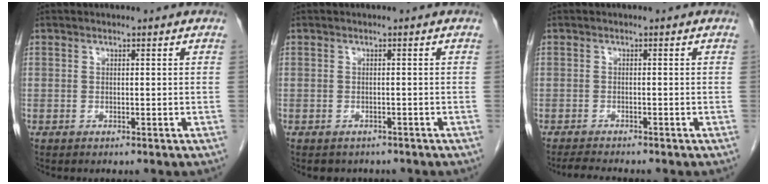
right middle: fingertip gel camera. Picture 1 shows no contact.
{"total": 2.9, "force": [-2.4, 1.5, 0.3], "torque": [-0.009, 0.002, -0.030]}
{"total": 3.1, "force": [-2.9, -0.1, 1.2], "torque": [-0.025, -0.014, -0.046]}